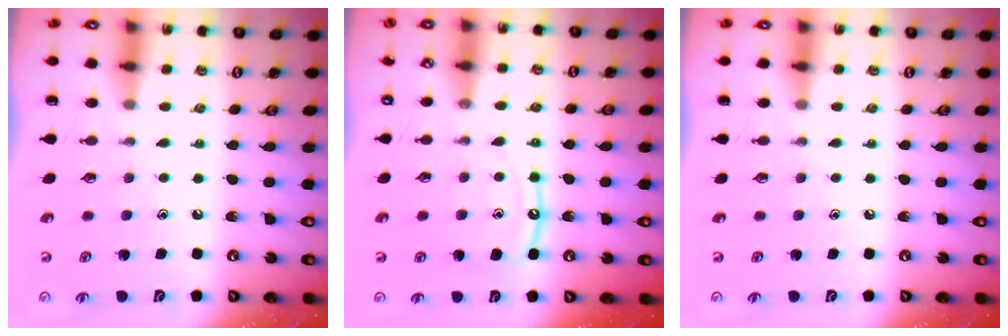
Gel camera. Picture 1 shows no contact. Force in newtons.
{"total": 9.2, "press": 9.2, "slide": 0.8}
{"total": 0.0}